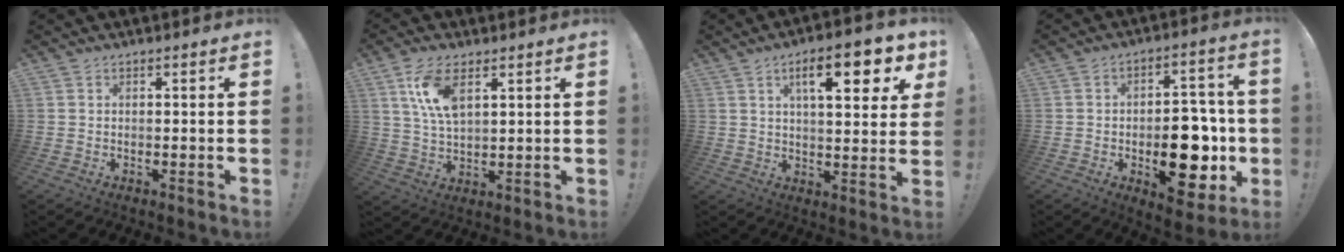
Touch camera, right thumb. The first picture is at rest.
{"total": 9.9, "force": [4.6, 4.5, 7.5], "torque": [-0.155, -0.012, 0.083]}
{"total": 14.2, "force": [6.1, 4.2, 12.2], "torque": [-0.176, -0.016, 0.088]}
{"total": 19.2, "force": [-4.1, 10.8, 15.4], "torque": [-0.173, 0.021, -0.047]}